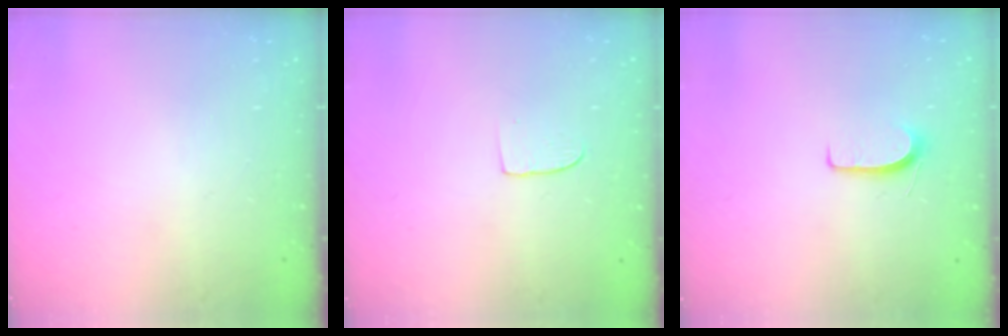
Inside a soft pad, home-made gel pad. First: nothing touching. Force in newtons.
{"total": 4.7, "press": 4.7, "slide": 0.4}
{"total": 5.8, "press": 5.8, "slide": 0.6}